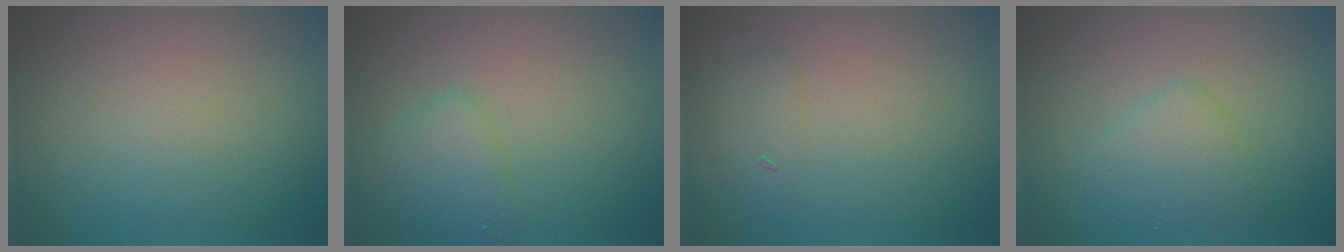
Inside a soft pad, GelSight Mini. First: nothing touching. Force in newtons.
{"total": 2.4, "press": 2.4, "slide": 0.1}
{"total": 1.5, "press": 1.5, "slide": 0.0}
{"total": 2.5, "press": 2.5, "slide": 0.1}